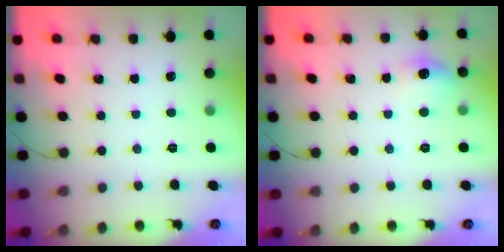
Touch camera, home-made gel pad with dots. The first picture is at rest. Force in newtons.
{"total": 7.7, "press": 7.6, "slide": 1.1}